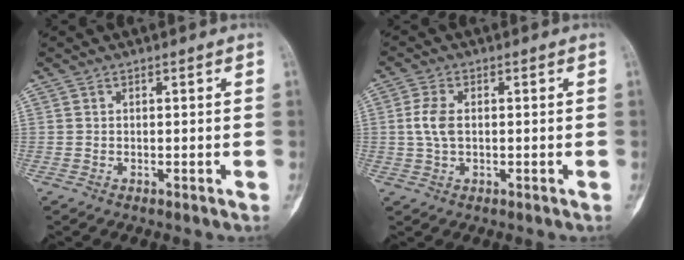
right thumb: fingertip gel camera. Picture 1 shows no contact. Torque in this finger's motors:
{"motor_torque": [0.92, -0.64, -0.18, -1.21, 0.03]}